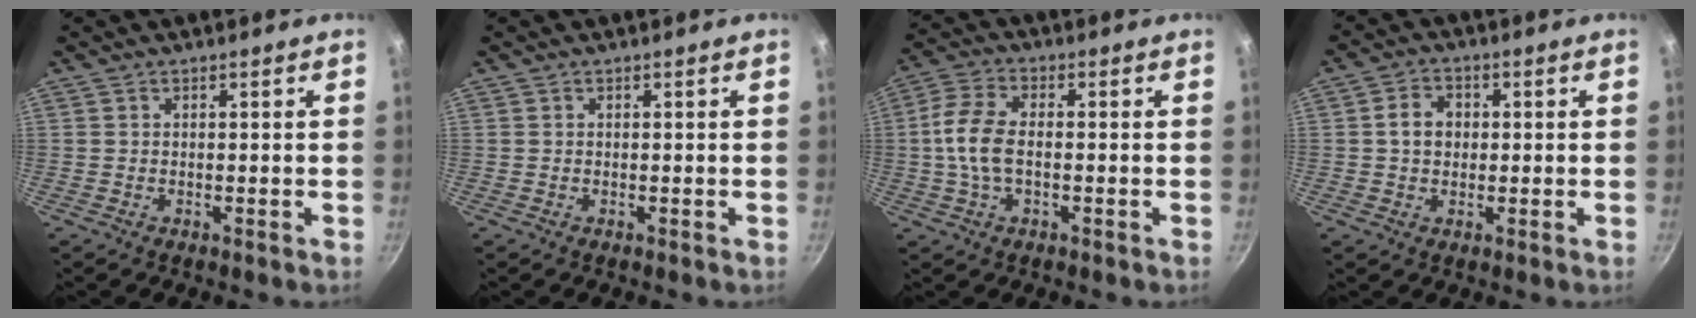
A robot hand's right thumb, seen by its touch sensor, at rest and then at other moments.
{"total": 0.0}
{"total": 8.7, "force": [-0.6, 4.8, 7.2], "torque": [-0.148, 0.020, -0.021]}
{"total": 4.9, "force": [0.3, 4.0, 2.7], "torque": [-0.026, 0.009, 0.000]}